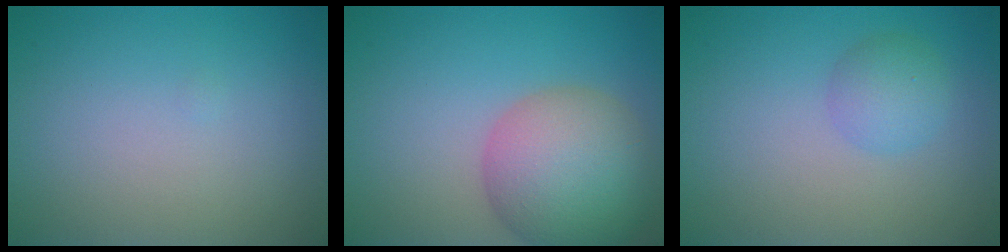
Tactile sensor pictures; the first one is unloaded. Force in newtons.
{"total": 8.6, "press": 8.6, "slide": 0.3}
{"total": 2.2, "press": 2.2, "slide": 0.0}